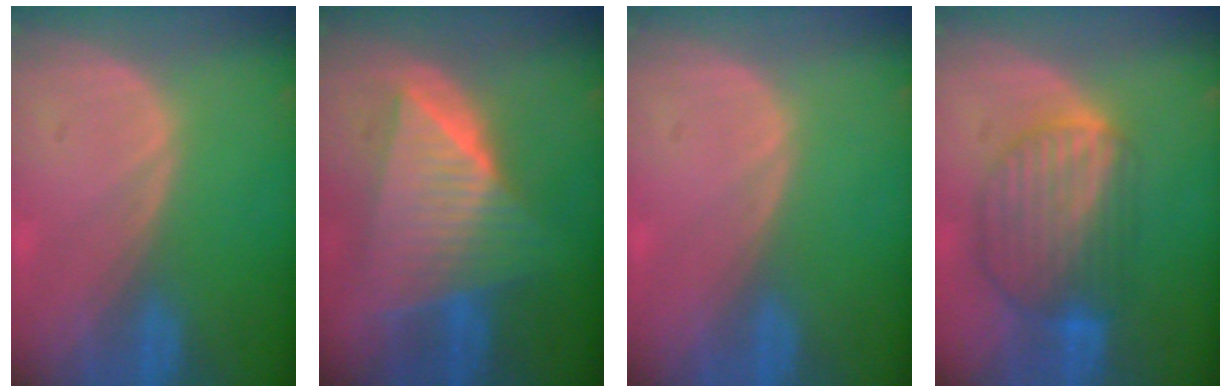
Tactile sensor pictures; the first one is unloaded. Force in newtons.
{"total": 9.9, "press": 9.9, "slide": 0.7}
{"total": 0.0}
{"total": 8.7, "press": 7.7, "slide": 4.1}